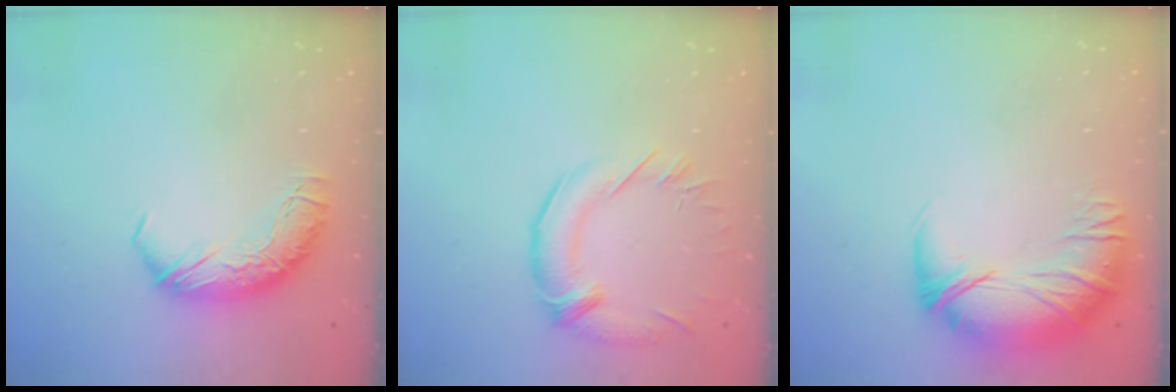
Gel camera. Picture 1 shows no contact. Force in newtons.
{"total": 2.4, "press": 1.4, "slide": 1.9}
{"total": 2.7, "press": 0.4, "slide": 2.7}